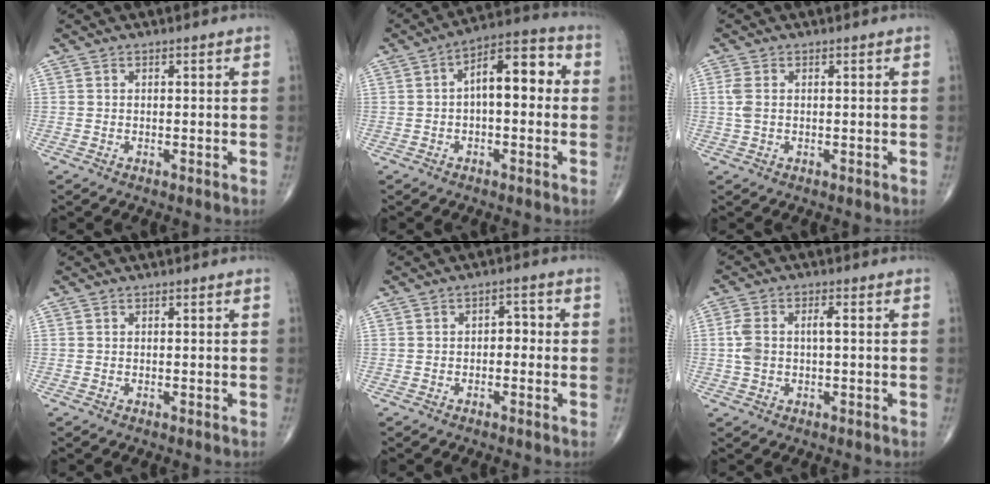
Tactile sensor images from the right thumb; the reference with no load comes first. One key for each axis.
{"total": 11.0, "fx": 0.9, "fy": 5.2, "fz": 9.6, "tx": -0.121, "ty": 0.038, "tz": 0.002}
{"total": 2.3, "fx": 0.3, "fy": 1.3, "fz": 1.9, "tx": -0.062, "ty": 0.006, "tz": 0.007}
{"total": 0.0}
{"total": 2.9, "fx": -0.4, "fy": 1.9, "fz": 2.1, "tx": -0.010, "ty": 0.014, "tz": -0.015}
{"total": 5.6, "fx": 0.2, "fy": 2.8, "fz": 4.9, "tx": -0.122, "ty": 0.021, "tz": 0.003}